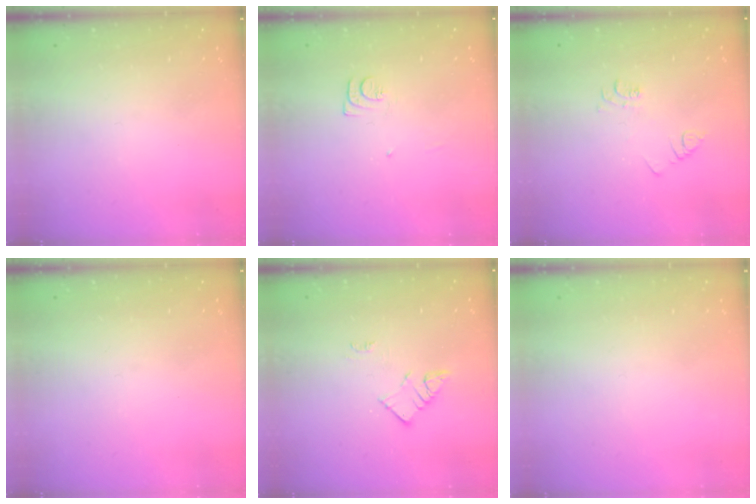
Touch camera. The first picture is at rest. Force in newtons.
{"total": 5.9, "press": 5.9, "slide": 0.5}
{"total": 3.6, "press": 3.6, "slide": 0.6}
{"total": 0.0}
{"total": 4.6, "press": 4.6, "slide": 0.3}
{"total": 1.5, "press": 1.5, "slide": 0.1}